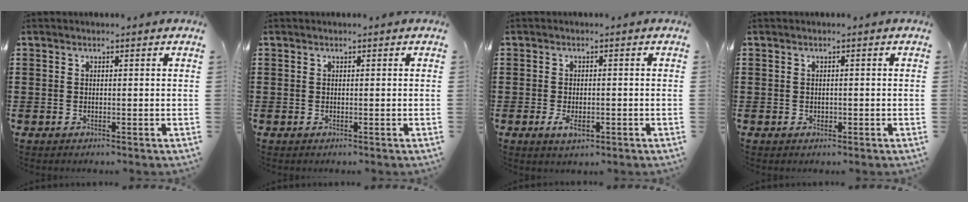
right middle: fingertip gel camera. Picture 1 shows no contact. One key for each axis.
{"total": 0.0}
{"total": 3.0, "fx": -1.1, "fy": 1.1, "fz": 2.6, "tx": -0.059, "ty": -0.005, "tz": -0.023}
{"total": 0.5, "fx": 0.0, "fy": 0.5, "fz": 0.1, "tx": -0.006, "ty": 0.003, "tz": 0.000}